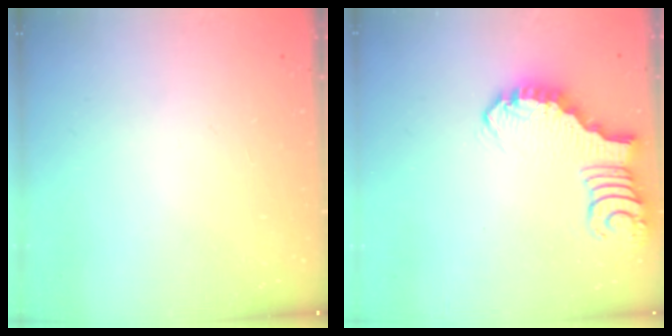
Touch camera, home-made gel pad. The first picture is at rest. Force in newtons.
{"total": 2.4, "press": 2.4, "slide": 0.3}